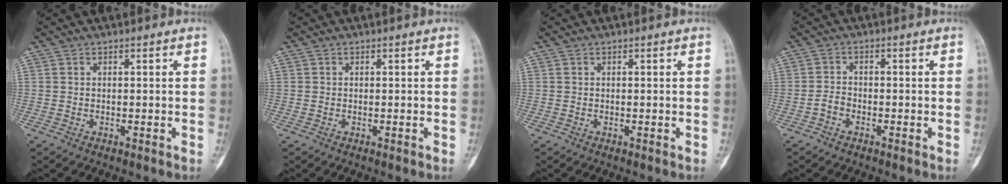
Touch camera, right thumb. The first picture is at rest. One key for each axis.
{"total": 0.0}
{"total": 0.0}
{"total": 1.9, "fx": -1.1, "fy": 1.2, "fz": 0.9, "tx": -0.011, "ty": 0.011, "tz": -0.026}